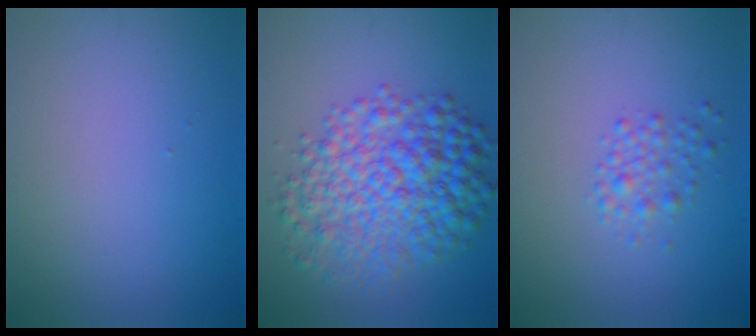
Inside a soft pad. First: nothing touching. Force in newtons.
{"total": 8.4, "press": 8.4, "slide": 0.0}
{"total": 1.7, "press": 1.7, "slide": 0.1}